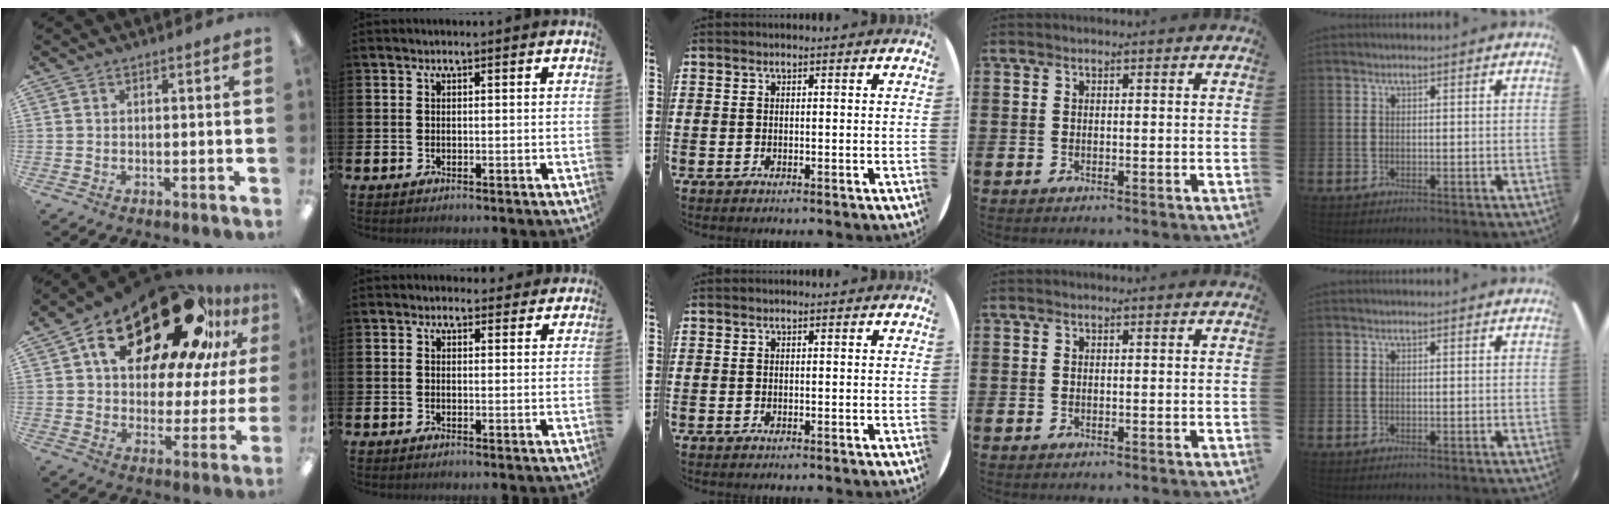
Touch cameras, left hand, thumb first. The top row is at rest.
{"thumb": {"total": 27.5, "force": [16.1, 12.9, 18.3], "torque": [-0.288, -0.089, 0.266]}, "index": {"total": 1.5, "force": [1.2, 0.9, 0.0], "torque": [0.012, 0.001, 0.019]}}